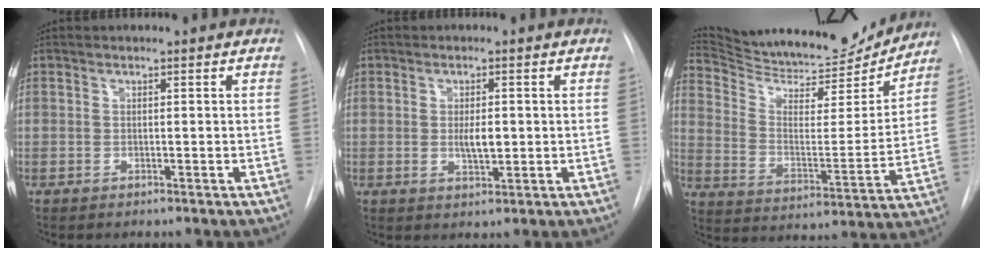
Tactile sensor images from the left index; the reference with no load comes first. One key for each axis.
{"total": 3.0, "fx": 0.1, "fy": 1.1, "fz": 2.8, "tx": -0.050, "ty": -0.004, "tz": 0.005}
{"total": 22.5, "fx": 21.5, "fy": 4.3, "fz": 5.1, "tx": -0.085, "ty": -0.044, "tz": 0.317}